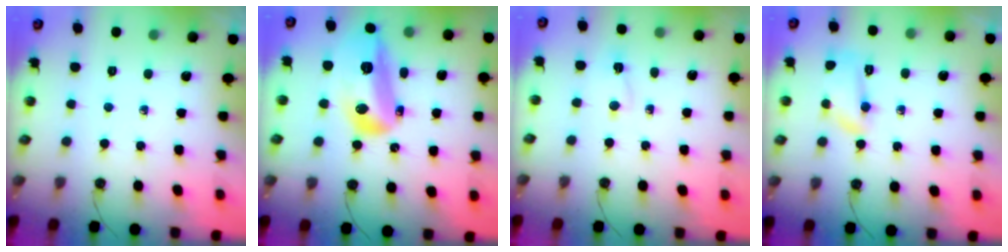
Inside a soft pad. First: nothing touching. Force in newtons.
{"total": 18.3, "press": 18.3, "slide": 1.8}
{"total": 2.4, "press": 2.4, "slide": 0.5}
{"total": 9.2, "press": 8.2, "slide": 4.3}